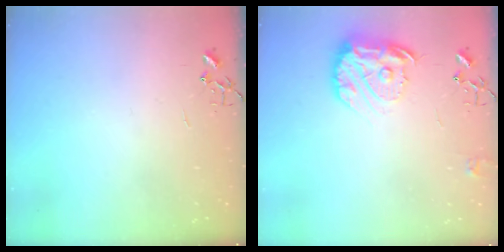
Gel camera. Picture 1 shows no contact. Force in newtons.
{"total": 14.8, "press": 14.8, "slide": 1.3}